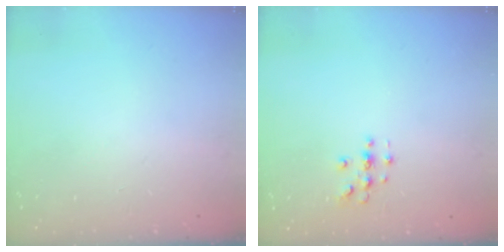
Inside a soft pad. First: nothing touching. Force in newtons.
{"total": 3.0, "press": 3.0, "slide": 0.3}